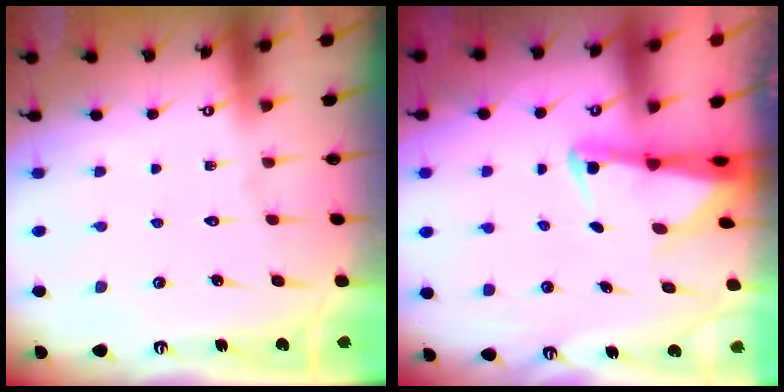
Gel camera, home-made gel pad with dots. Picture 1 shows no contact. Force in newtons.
{"total": 2.6, "press": 2.5, "slide": 0.5}